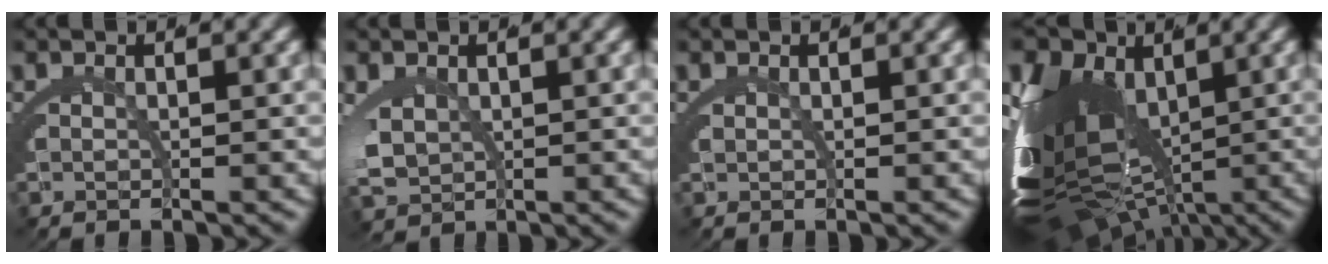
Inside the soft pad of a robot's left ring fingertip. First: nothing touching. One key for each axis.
{"total": 2.7, "fx": 0.5, "fy": 2.0, "fz": 1.7, "tx": -0.064, "ty": -0.028, "tz": 0.030}
{"total": 0.9, "fx": 0.3, "fy": -0.8, "fz": -0.1, "tx": -0.001, "ty": -0.004, "tz": 0.013}
{"total": 16.3, "fx": -1.7, "fy": 10.1, "fz": 12.6, "tx": -0.250, "ty": -0.056, "tz": -0.006}